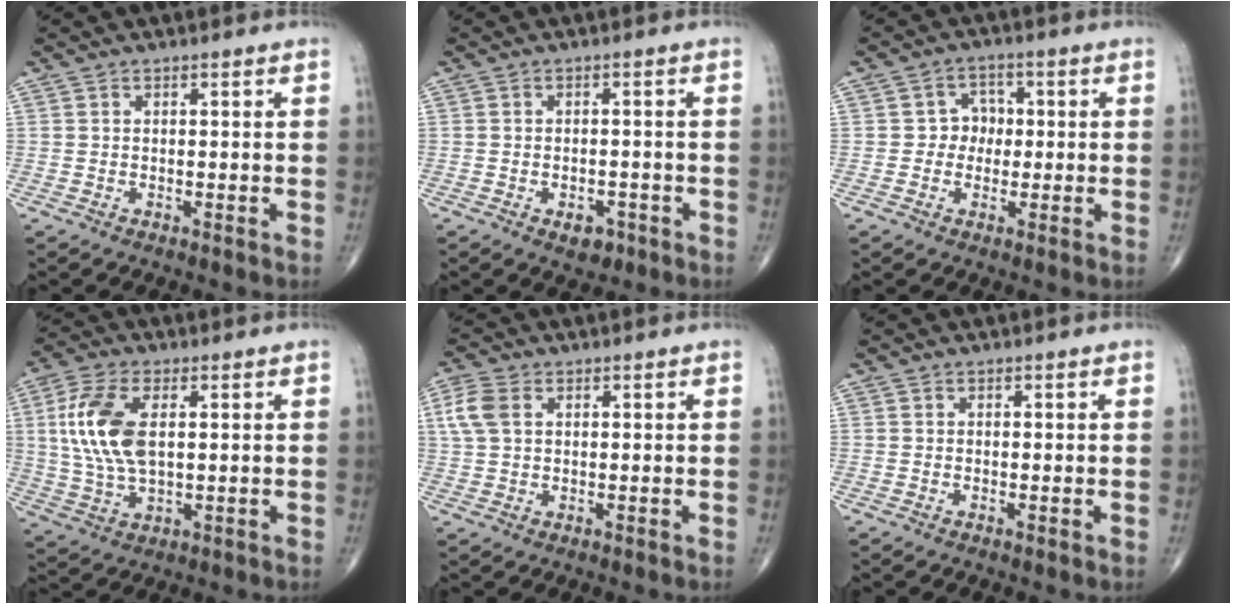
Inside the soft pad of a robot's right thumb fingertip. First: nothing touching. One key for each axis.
{"total": 3.4, "fx": -1.8, "fy": 2.1, "fz": 2.0, "tx": -0.016, "ty": 0.008, "tz": -0.020}
{"total": 4.3, "fx": -0.1, "fy": 3.9, "fz": 1.8, "tx": 0.007, "ty": 0.012, "tz": -0.012}
{"total": 12.7, "fx": 2.2, "fy": 6.5, "fz": 10.6, "tx": -0.230, "ty": -0.001, "tz": 0.044}
{"total": 5.3, "fx": 1.6, "fy": 3.5, "fz": 3.7, "tx": -0.091, "ty": 0.010, "tz": 0.031}
{"total": 0.5, "fx": 0.0, "fy": 0.1, "fz": 0.5, "tx": -0.012, "ty": -0.002, "tz": -0.001}